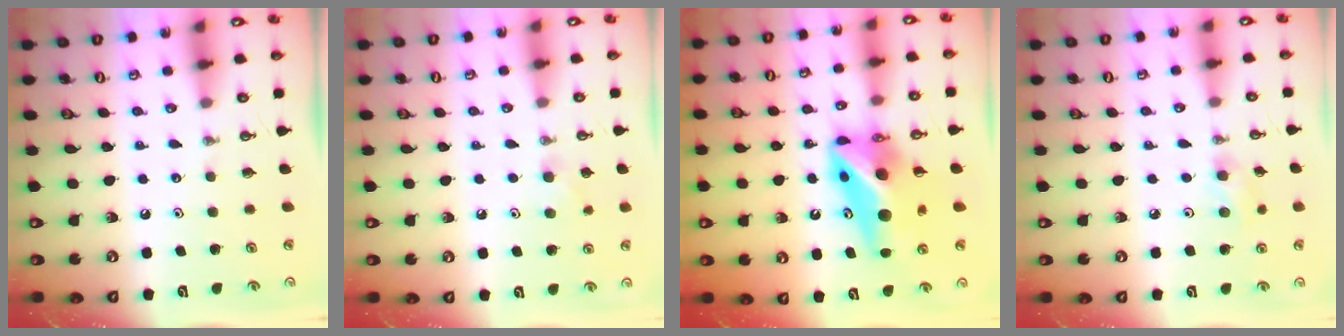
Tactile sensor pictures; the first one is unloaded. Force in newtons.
{"total": 7.1, "press": 6.1, "slide": 3.5}
{"total": 13.9, "press": 13.3, "slide": 4.0}
{"total": 6.8, "press": 5.6, "slide": 3.8}